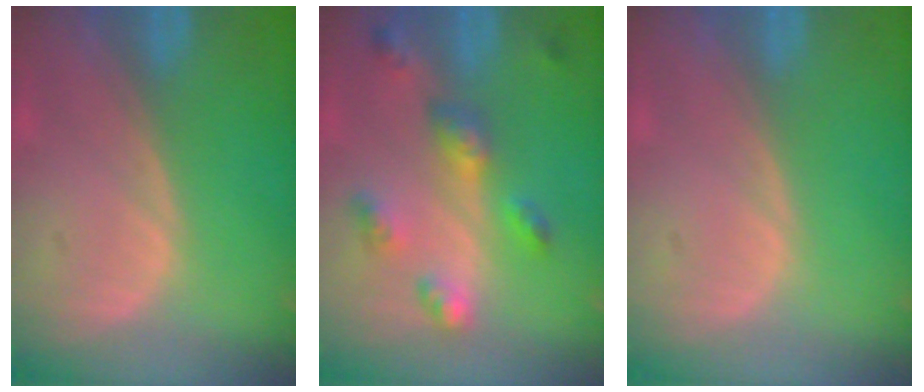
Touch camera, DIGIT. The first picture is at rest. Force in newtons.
{"total": 6.5, "press": 5.8, "slide": 3.0}
{"total": 0.0}